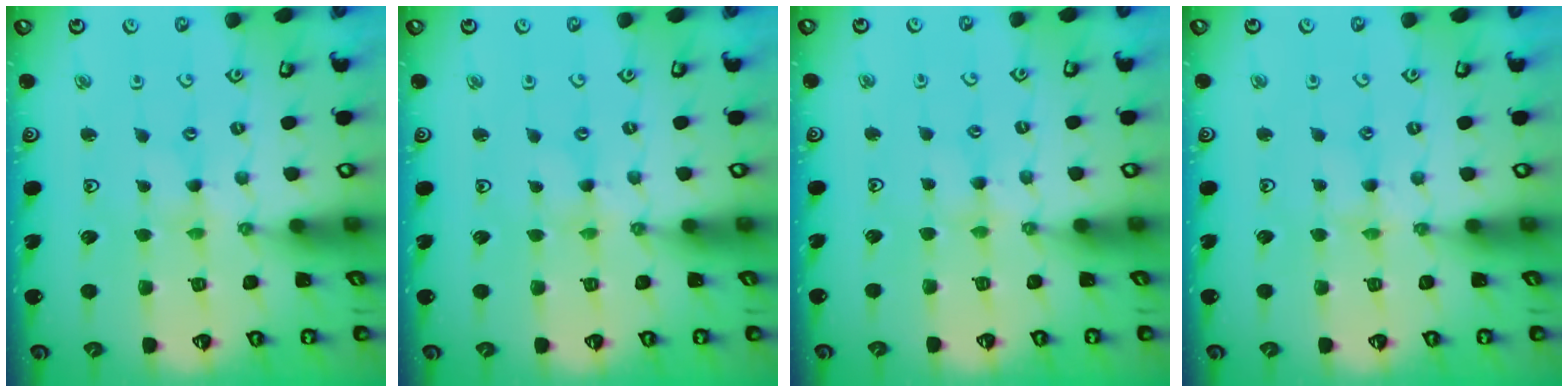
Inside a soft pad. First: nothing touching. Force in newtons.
{"total": 0.0}
{"total": 4.5, "press": 4.4, "slide": 0.6}
{"total": 2.8, "press": 2.8, "slide": 0.4}